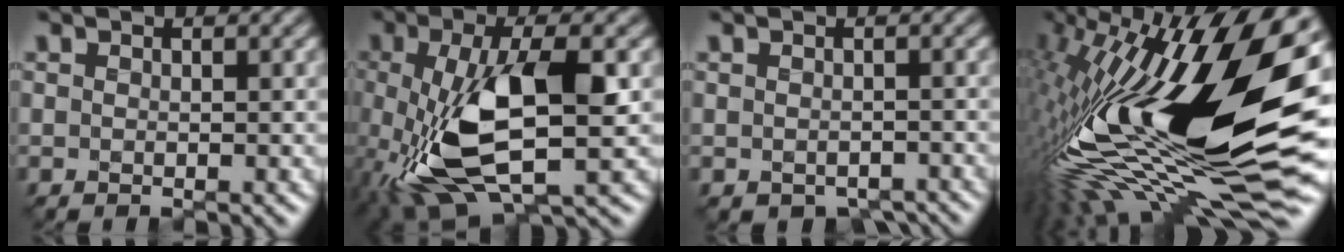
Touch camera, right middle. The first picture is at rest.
{"total": 9.5, "force": [-2.0, 3.7, 8.5], "torque": [-0.181, -0.007, -0.034]}
{"total": 2.4, "force": [-1.1, 1.5, 1.4], "torque": [-0.017, -0.011, -0.013]}
{"total": 18.2, "force": [0.5, 6.7, 16.9], "torque": [-0.287, 0.001, -0.020]}